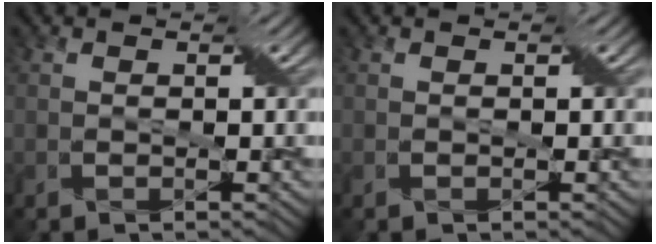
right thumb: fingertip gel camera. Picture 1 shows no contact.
{"total": 0.0}